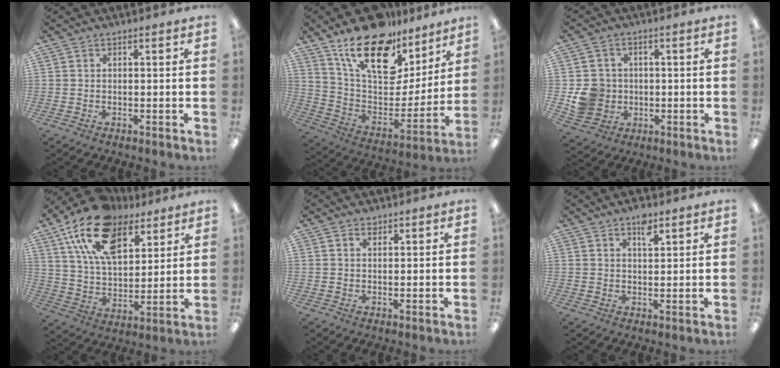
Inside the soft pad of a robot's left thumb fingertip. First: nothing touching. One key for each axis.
{"total": 21.1, "fx": 14.1, "fy": 10.4, "fz": 11.7, "tx": -0.193, "ty": -0.092, "tz": 0.251}
{"total": 8.1, "fx": -0.6, "fy": 7.7, "fz": 2.2, "tx": -0.051, "ty": 0.015, "tz": -0.002}
{"total": 19.4, "fx": 11.6, "fy": 10.7, "fz": 11.2, "tx": -0.204, "ty": -0.043, "tz": 0.210}
{"total": 1.3, "fx": 1.1, "fy": 0.5, "fz": 0.3, "tx": 0.001, "ty": -0.005, "tz": 0.020}
{"total": 4.1, "fx": 3.0, "fy": 1.6, "fz": 2.3, "tx": -0.027, "ty": -0.014, "tz": 0.048}